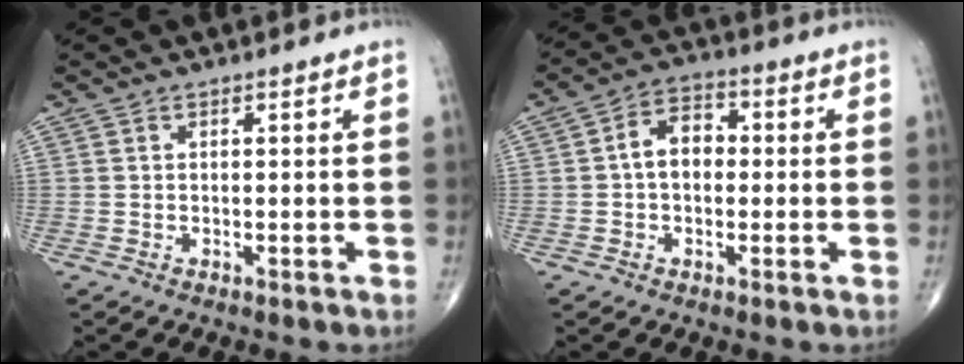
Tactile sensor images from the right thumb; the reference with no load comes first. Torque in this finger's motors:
{"motor_torque": [0.11, 0.13, 0.40, -0.21, 0.02]}